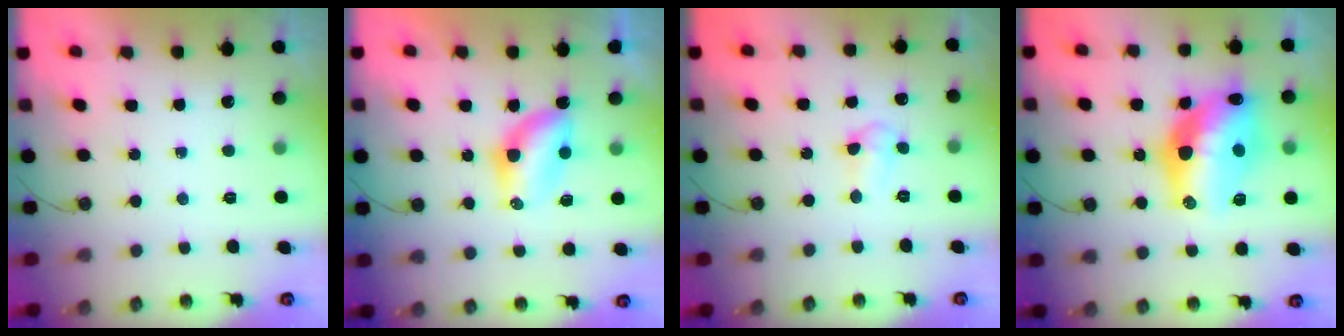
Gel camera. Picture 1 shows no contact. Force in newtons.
{"total": 6.3, "press": 6.3, "slide": 0.2}
{"total": 4.6, "press": 3.6, "slide": 2.9}
{"total": 18.9, "press": 18.7, "slide": 2.7}